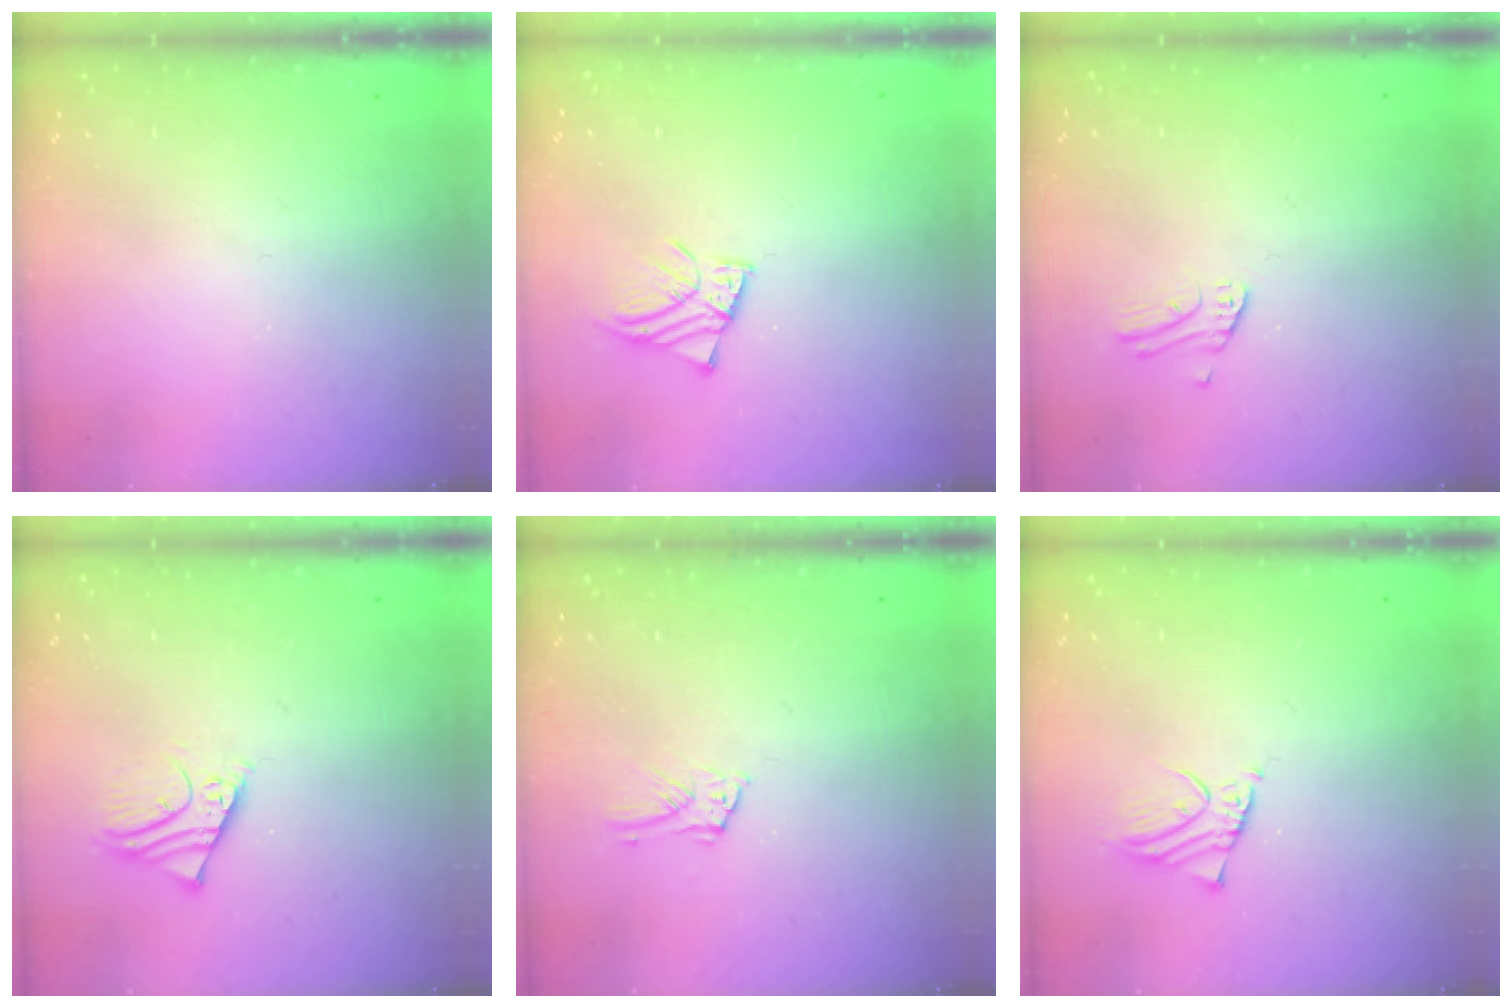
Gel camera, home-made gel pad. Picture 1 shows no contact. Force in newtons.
{"total": 2.9, "press": 2.9, "slide": 0.2}
{"total": 2.4, "press": 2.4, "slide": 0.1}
{"total": 3.5, "press": 3.5, "slide": 0.4}
{"total": 6.1, "press": 6.1, "slide": 0.3}
{"total": 2.3, "press": 2.3, "slide": 0.1}